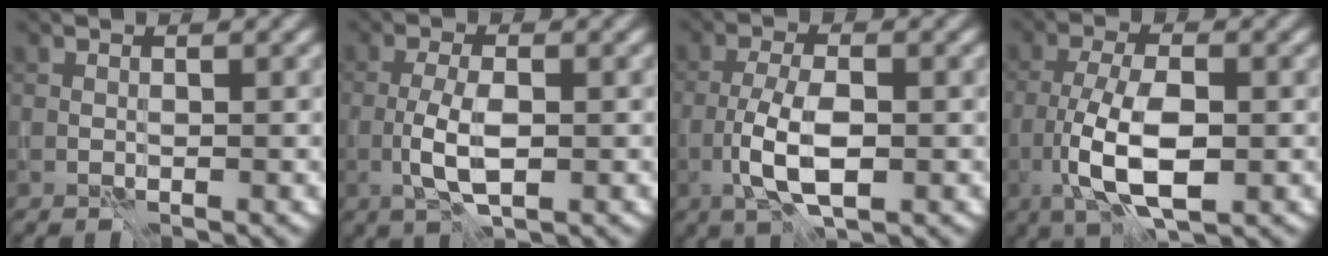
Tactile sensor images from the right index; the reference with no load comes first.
{"total": 3.8, "force": [-1.2, 1.3, 3.4], "torque": [-0.074, -0.001, -0.026]}
{"total": 5.1, "force": [-1.8, 1.9, 4.4], "torque": [-0.089, -0.001, -0.036]}
{"total": 6.8, "force": [-1.8, 2.7, 6.0], "torque": [-0.122, -0.001, -0.035]}